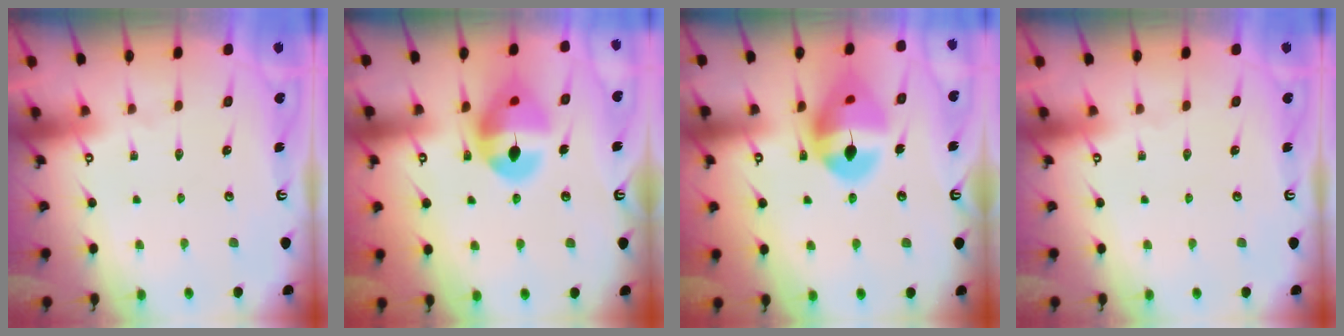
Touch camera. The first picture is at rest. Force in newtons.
{"total": 13.5, "press": 13.4, "slide": 1.9}
{"total": 15.6, "press": 15.5, "slide": 1.8}
{"total": 0.0}